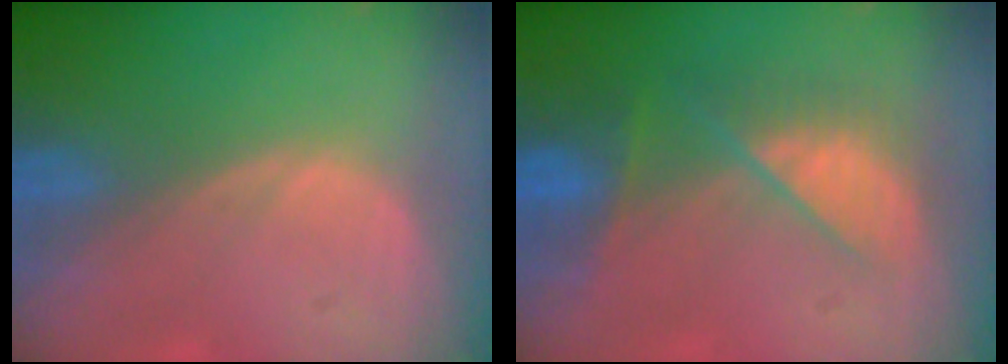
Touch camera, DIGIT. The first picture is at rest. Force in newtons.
{"total": 7.1, "press": 7.0, "slide": 1.4}